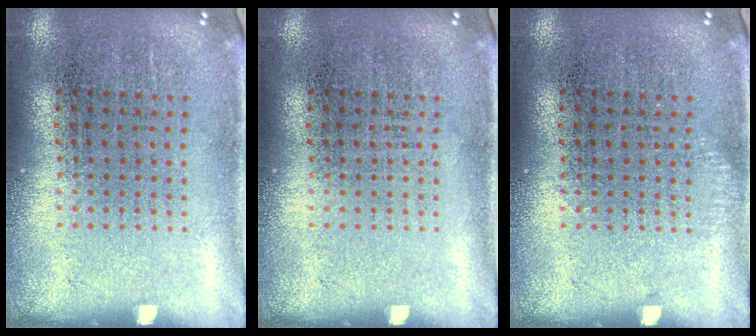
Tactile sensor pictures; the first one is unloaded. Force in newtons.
{"total": 0.0}
{"total": 0.6, "press": 0.6, "slide": 0.2}